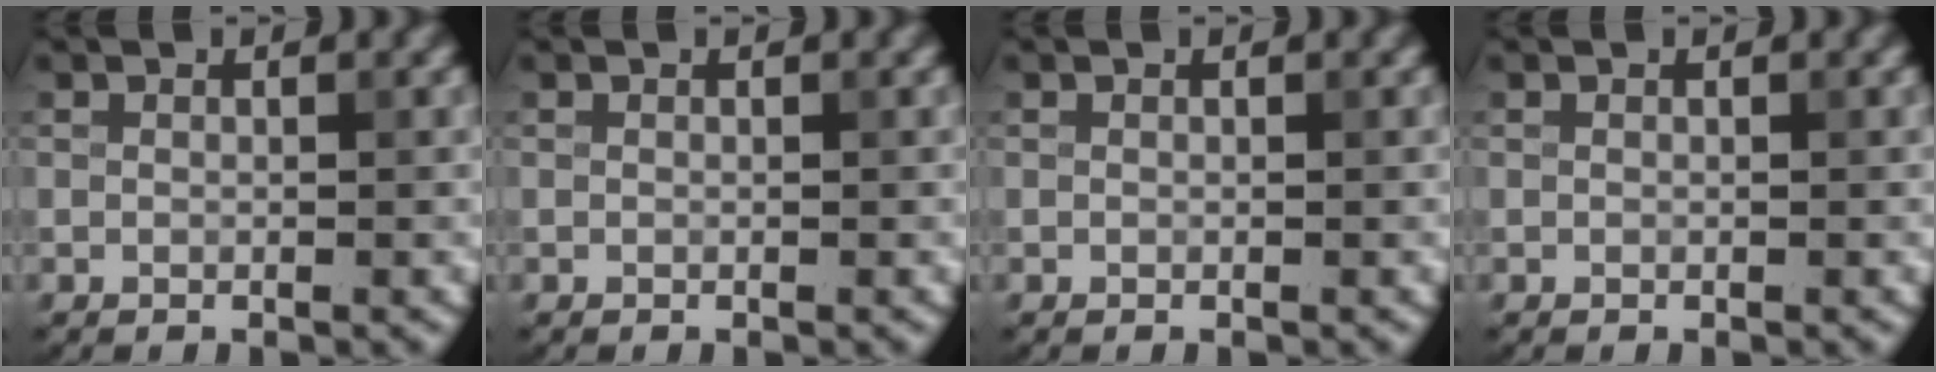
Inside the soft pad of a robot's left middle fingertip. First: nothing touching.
{"total": 0.0}
{"total": 0.0}
{"total": 0.0}